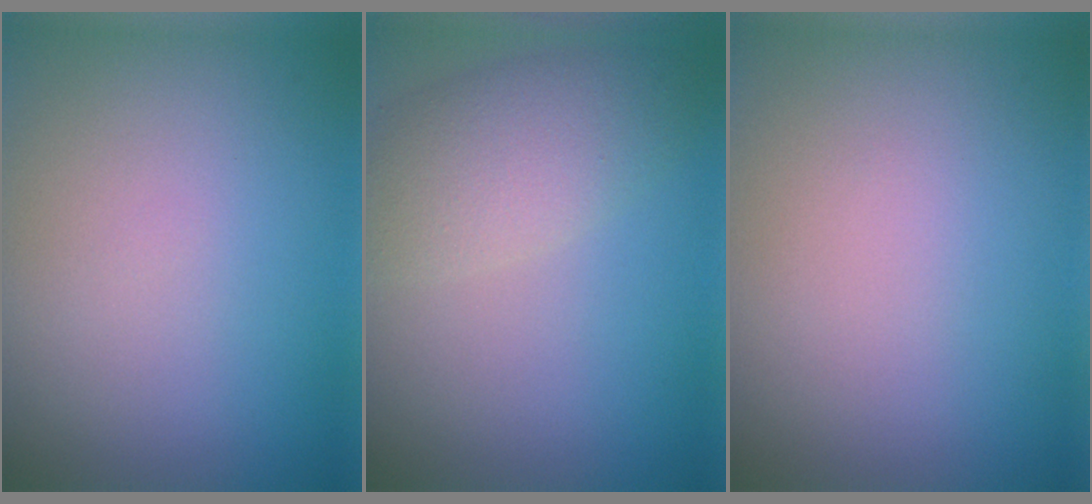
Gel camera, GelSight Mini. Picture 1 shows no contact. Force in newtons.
{"total": 4.3, "press": 4.3, "slide": 0.2}
{"total": 0.0}